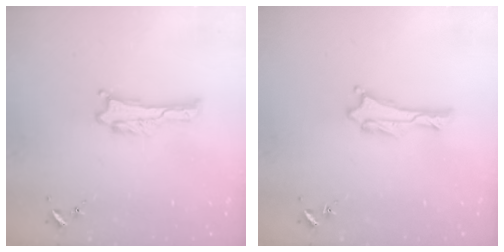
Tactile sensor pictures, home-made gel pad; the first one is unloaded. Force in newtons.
{"total": 0.6, "press": 0.5, "slide": 0.1}